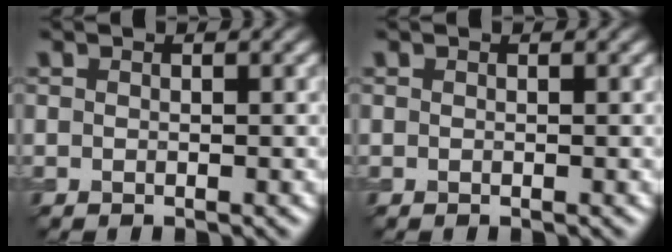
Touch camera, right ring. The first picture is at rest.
{"total": 0.0}